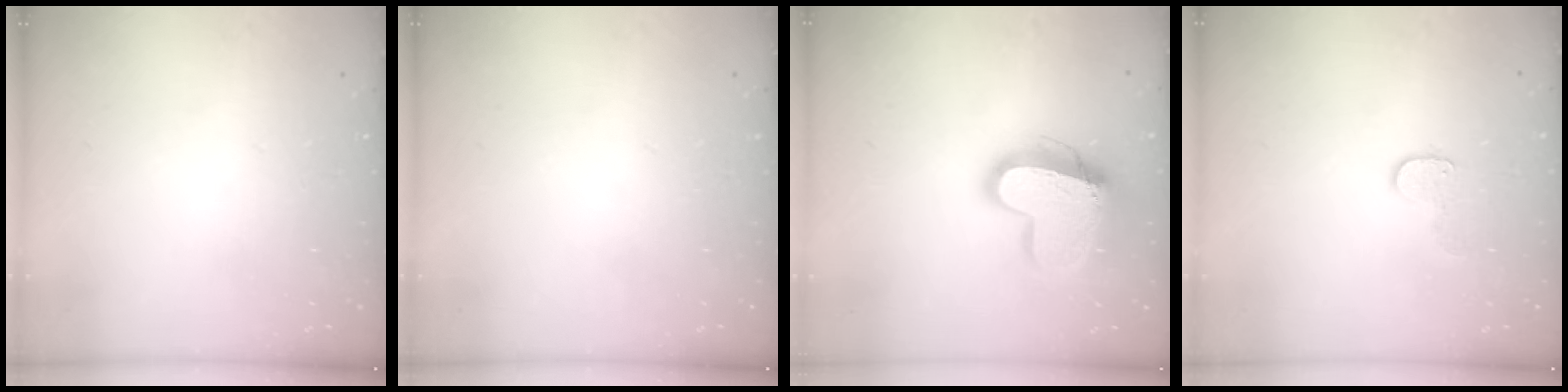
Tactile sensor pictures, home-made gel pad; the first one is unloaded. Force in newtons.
{"total": 0.0}
{"total": 16.7, "press": 16.6, "slide": 1.4}
{"total": 6.7, "press": 6.7, "slide": 0.4}